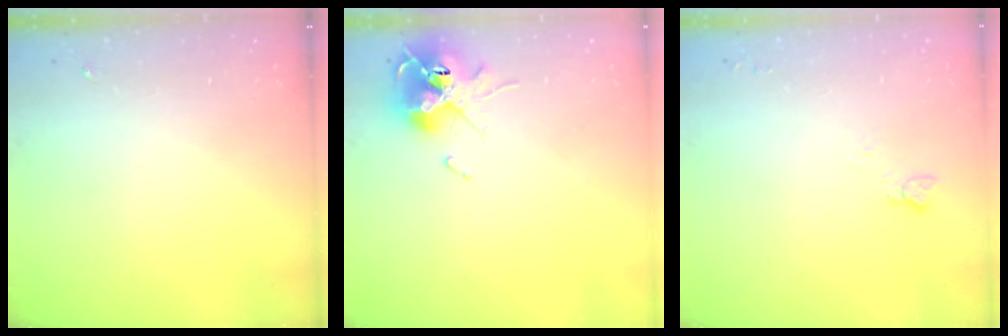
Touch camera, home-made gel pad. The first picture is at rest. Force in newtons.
{"total": 13.8, "press": 13.8, "slide": 1.5}
{"total": 2.5, "press": 2.5, "slide": 0.2}